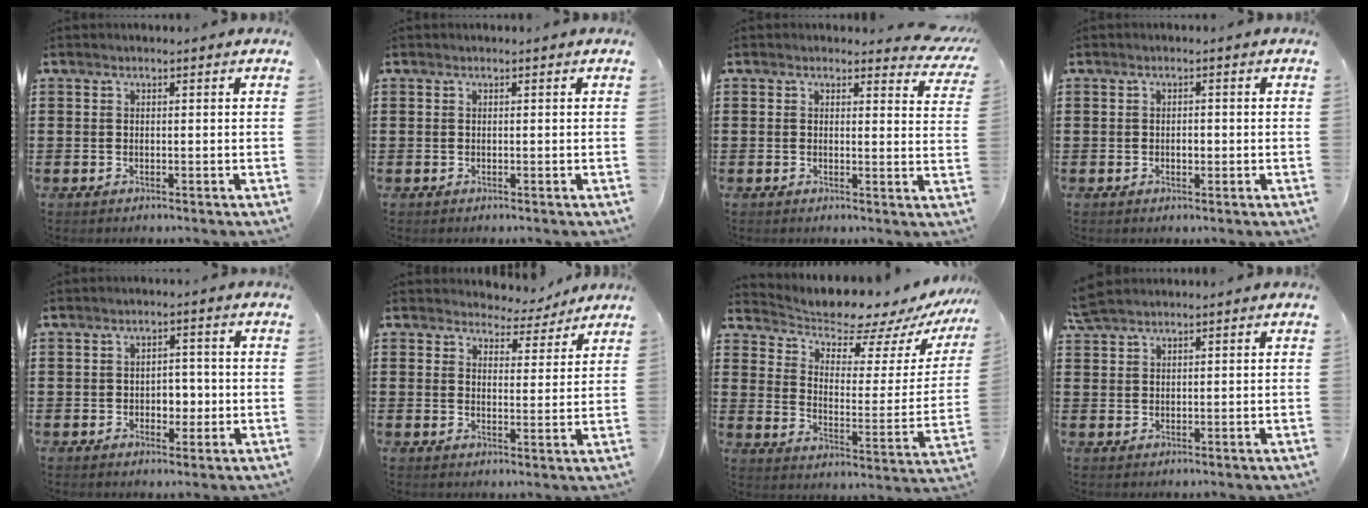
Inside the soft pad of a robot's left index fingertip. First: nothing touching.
{"total": 0.0}
{"total": 2.1, "force": [1.8, 0.7, 0.7], "torque": [-0.007, -0.007, 0.029]}
{"total": 1.2, "force": [-0.1, 0.7, 1.0], "torque": [-0.020, 0.003, -0.004]}
{"total": 3.3, "force": [-0.6, 2.5, 2.1], "torque": [-0.040, 0.004, -0.018]}
{"total": 4.5, "force": [4.3, 1.2, 0.5], "torque": [-0.021, -0.021, 0.076]}
{"total": 7.6, "force": [7.1, 1.9, 2.2], "torque": [-0.065, -0.058, 0.119]}
{"total": 2.7, "force": [2.3, 0.7, 1.1], "torque": [-0.027, 0.004, 0.046]}